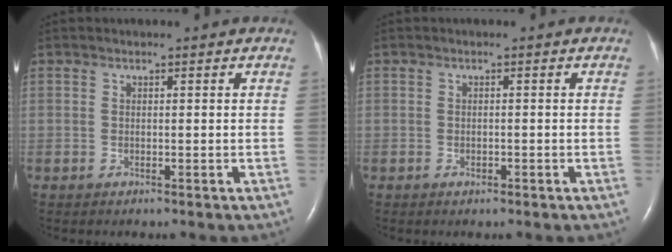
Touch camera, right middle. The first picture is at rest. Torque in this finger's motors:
{"motor_torque": [-0.23, 0.23, 0.00, -0.01]}